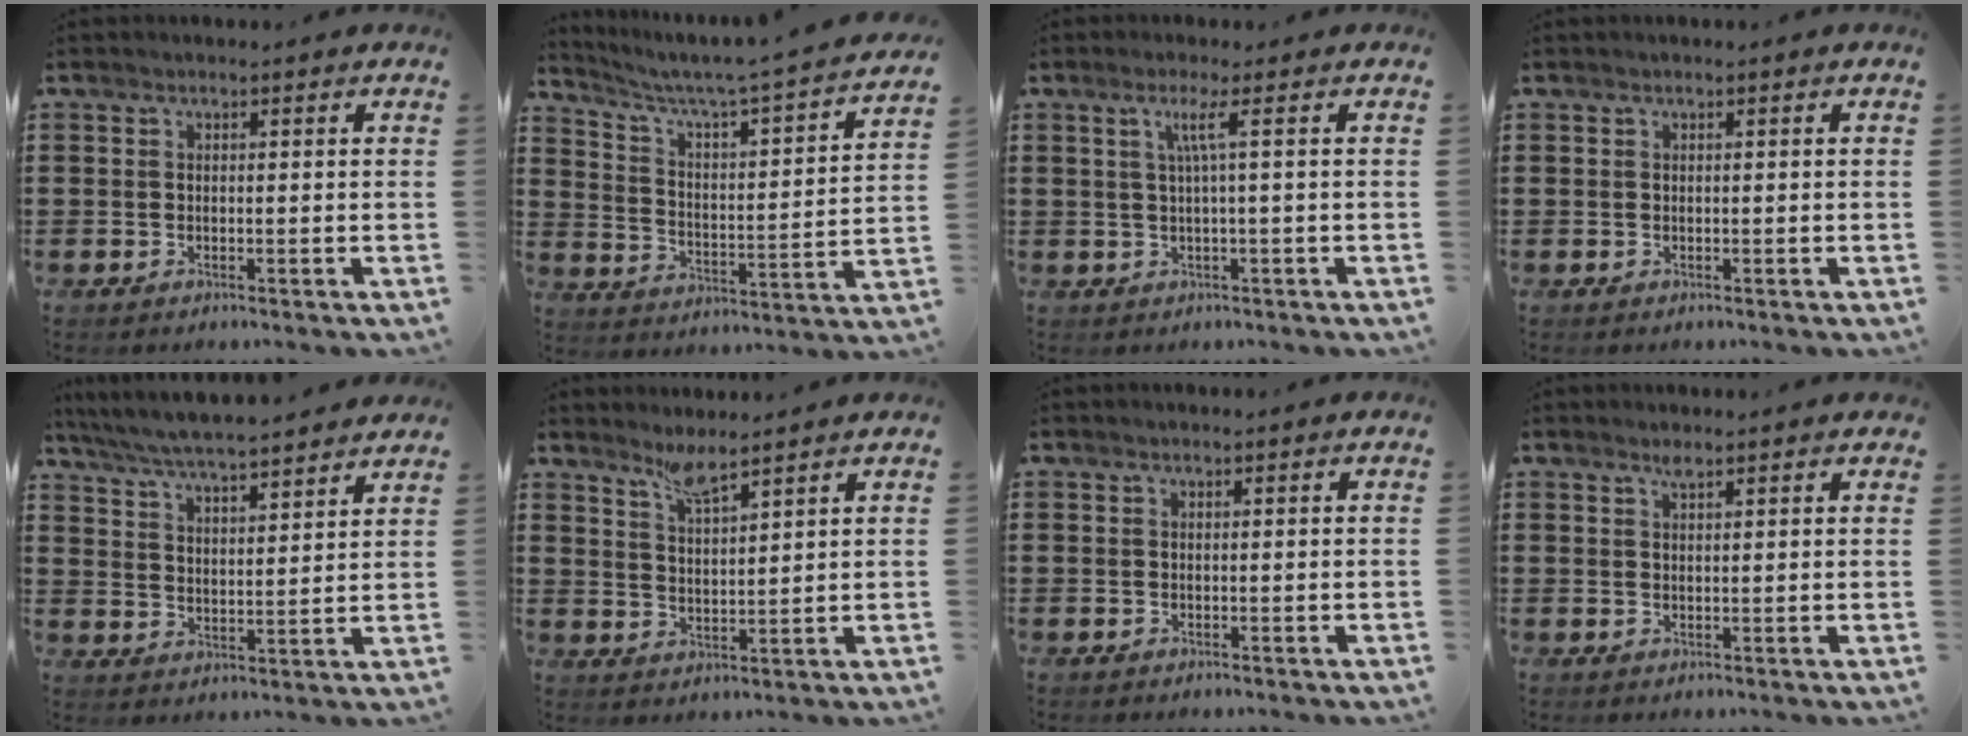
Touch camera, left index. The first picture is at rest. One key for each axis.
{"total": 3.8, "fx": 3.2, "fy": -0.4, "fz": 2.1, "tx": -0.059, "ty": -0.040, "tz": 0.040}
{"total": 3.3, "fx": 0.8, "fy": -0.4, "fz": 3.1, "tx": -0.065, "ty": -0.002, "tz": 0.010}
{"total": 0.0}
{"total": 6.0, "fx": 5.8, "fy": 0.0, "fz": 1.5, "tx": -0.055, "ty": -0.032, "tz": 0.100}
{"total": 4.3, "fx": 3.7, "fy": -0.1, "fz": 2.0, "tx": -0.051, "ty": -0.008, "tz": 0.067}
{"total": 0.0}
{"total": 1.6, "fx": 1.4, "fy": 0.2, "fz": 0.9, "tx": -0.019, "ty": 0.000, "tz": 0.025}